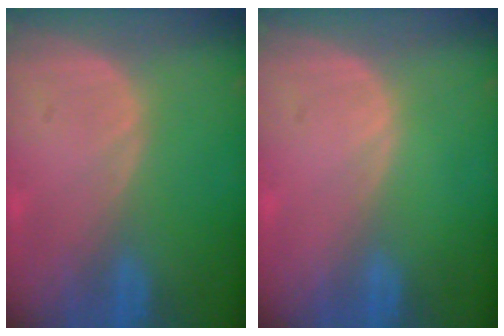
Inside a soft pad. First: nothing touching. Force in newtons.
{"total": 0.0}